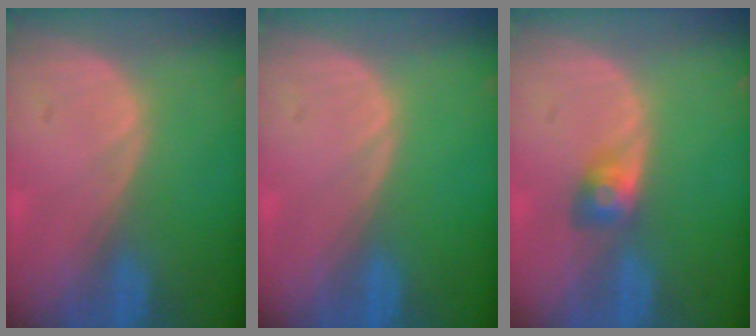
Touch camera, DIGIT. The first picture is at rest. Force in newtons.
{"total": 0.0}
{"total": 2.8, "press": 2.6, "slide": 1.1}